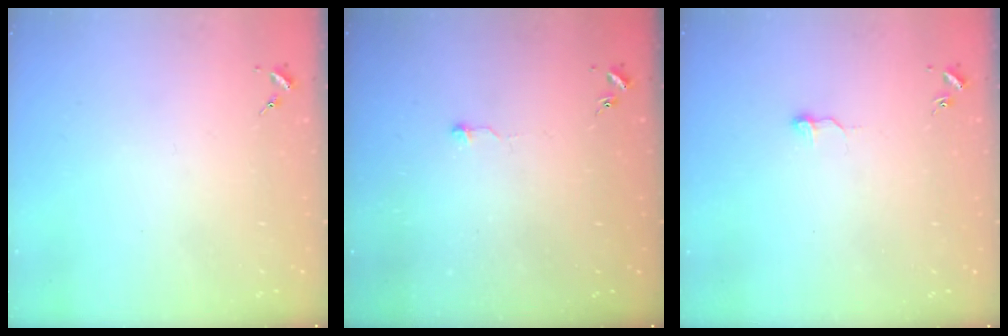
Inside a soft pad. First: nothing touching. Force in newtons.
{"total": 4.8, "press": 4.8, "slide": 0.4}
{"total": 4.6, "press": 4.5, "slide": 0.6}